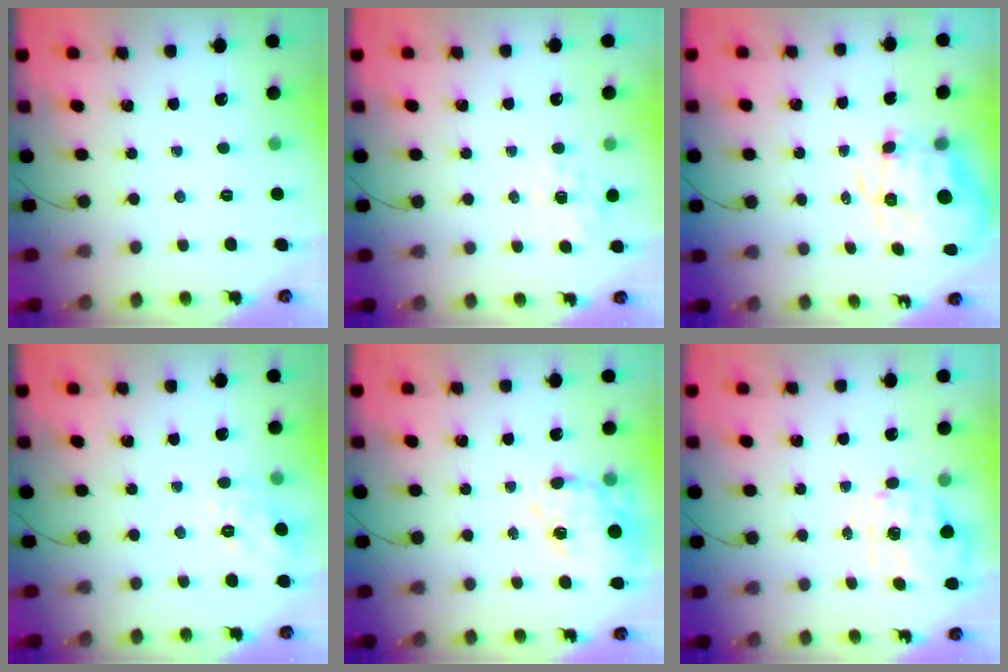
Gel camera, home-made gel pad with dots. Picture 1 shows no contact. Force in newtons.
{"total": 2.5, "press": 1.9, "slide": 1.6}
{"total": 11.1, "press": 11.0, "slide": 1.7}
{"total": 3.6, "press": 3.5, "slide": 1.0}
{"total": 12.5, "press": 12.0, "slide": 3.4}
{"total": 2.8, "press": 2.6, "slide": 0.9}